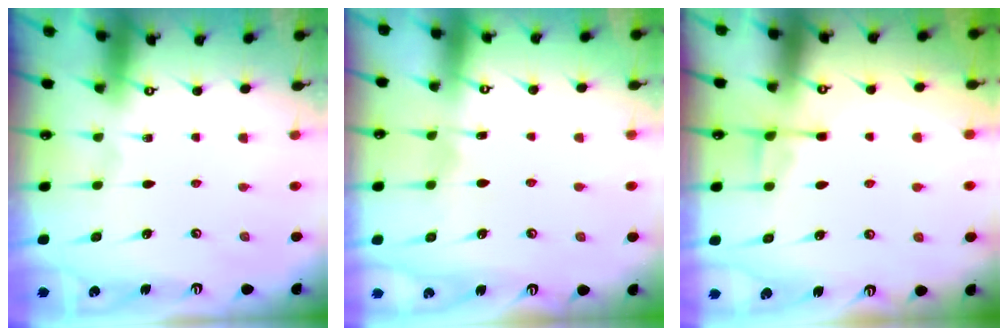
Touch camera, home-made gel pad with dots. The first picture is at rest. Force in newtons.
{"total": 4.8, "press": 4.8, "slide": 0.6}
{"total": 4.4, "press": 4.2, "slide": 1.0}